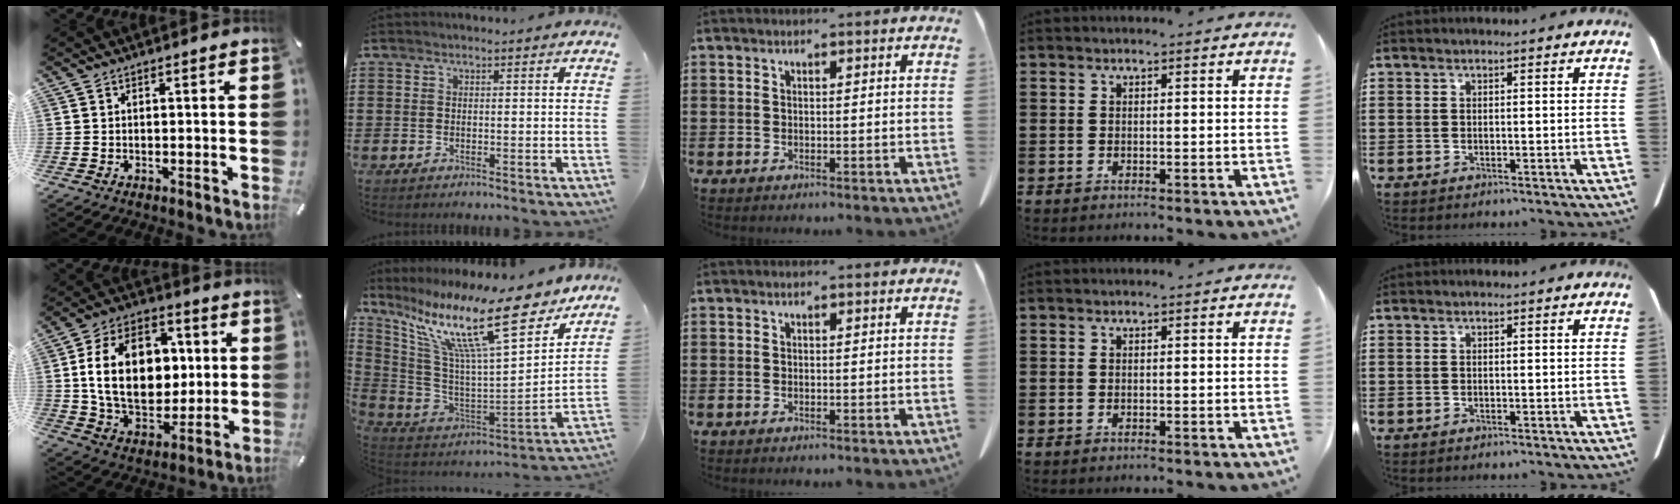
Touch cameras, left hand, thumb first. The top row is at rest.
{"thumb": {"total": 19.9, "force": [2.6, 13.9, 14.0], "torque": [-0.257, 0.011, 0.048]}, "index": {"total": 18.1, "force": [11.9, 2.8, 13.4], "torque": [-0.280, -0.079, 0.190]}}